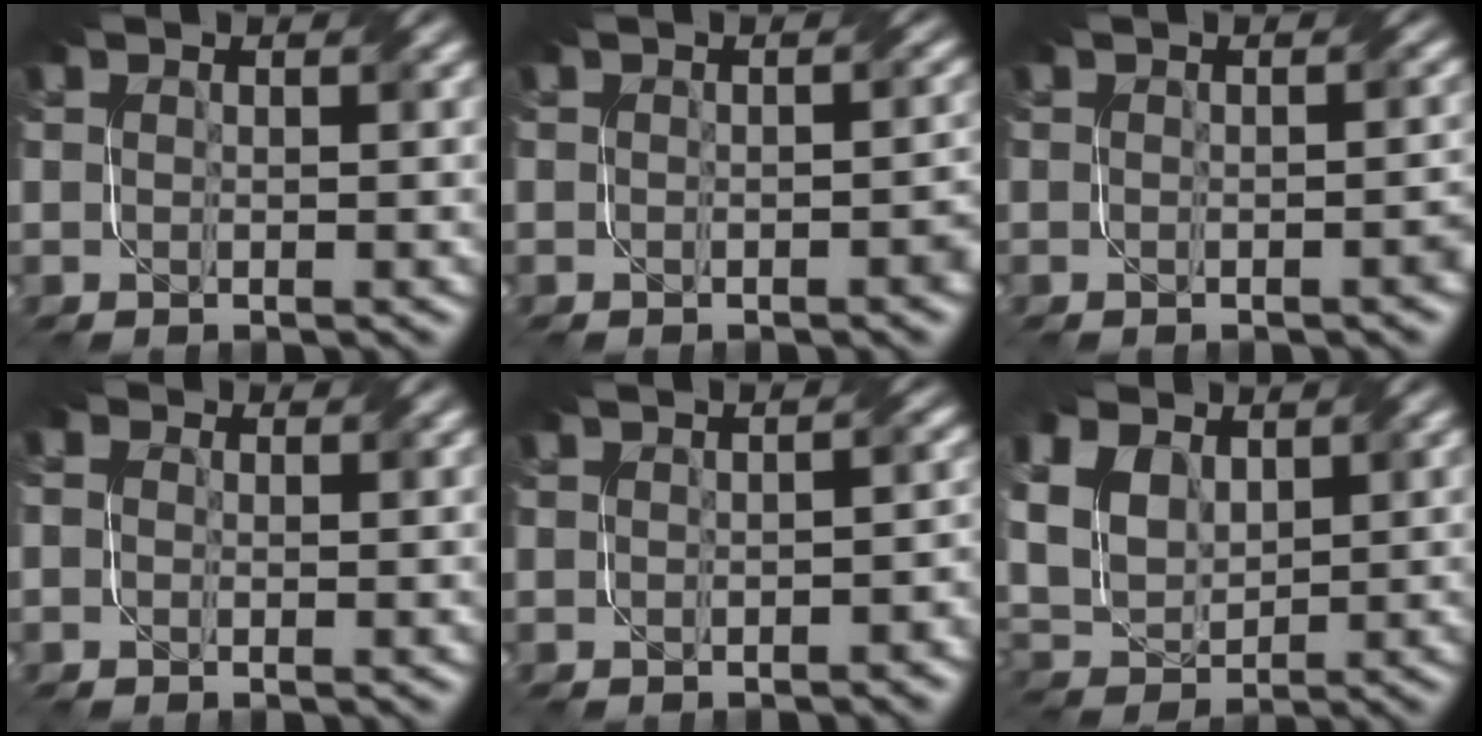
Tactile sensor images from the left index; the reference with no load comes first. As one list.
[{"total": 1.4, "force": [-0.6, 0.5, 1.2], "torque": [-0.016, 0.001, -0.007]}, {"total": 1.2, "force": [-0.6, 0.3, 1.0], "torque": [-0.011, 0.001, -0.008]}, {"total": 1.4, "force": [0.3, 1.2, 0.7], "torque": [-0.017, 0.004, -0.009]}, {"total": 2.0, "force": [-0.5, 1.0, 1.6], "torque": [-0.019, -0.002, -0.003]}, {"total": 9.7, "force": [3.9, 6.9, 5.6], "torque": [-0.142, 0.029, 0.069]}]